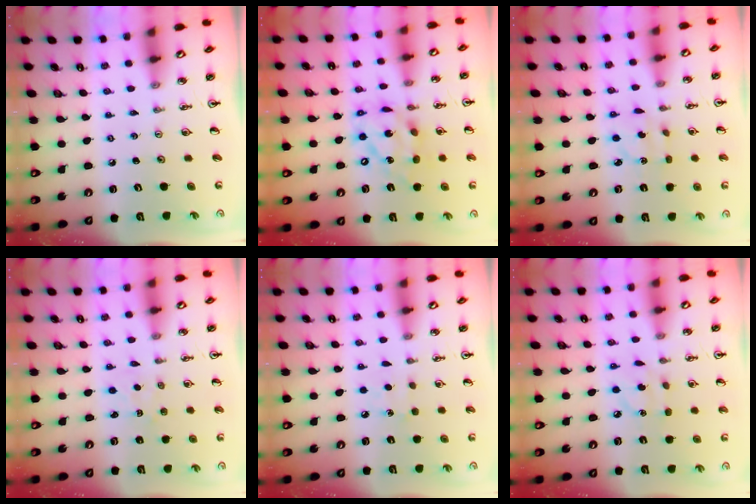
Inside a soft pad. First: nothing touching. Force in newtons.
{"total": 14.1, "press": 14.0, "slide": 1.7}
{"total": 3.4, "press": 3.4, "slide": 0.8}
{"total": 1.3, "press": 1.3, "slide": 0.2}
{"total": 5.2, "press": 5.2, "slide": 0.6}
{"total": 4.5, "press": 4.5, "slide": 0.6}